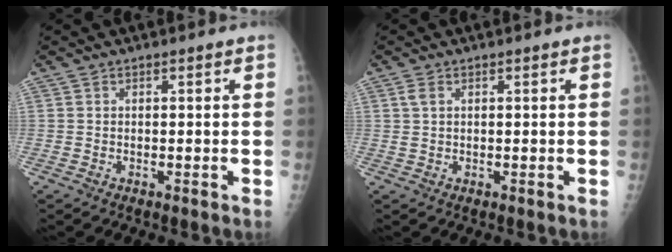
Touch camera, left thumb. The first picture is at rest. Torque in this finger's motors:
{"motor_torque": [0.84, 0.08, 0.25, -0.13, 0.05]}